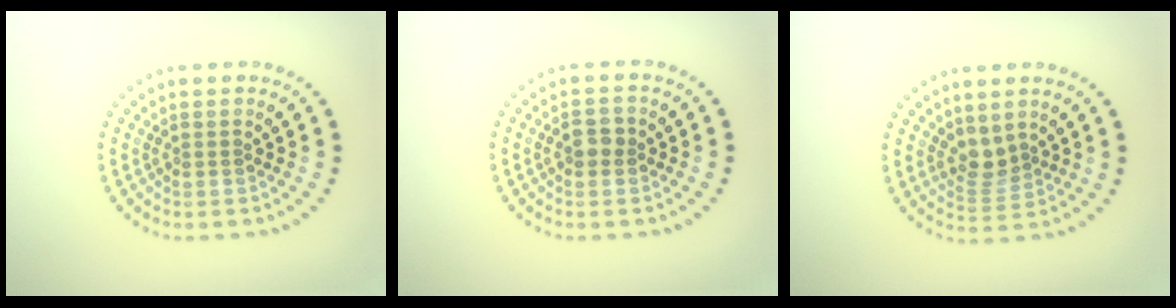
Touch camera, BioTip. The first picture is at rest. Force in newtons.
{"total": 1.8, "press": 1.8, "slide": 0.1}
{"total": 2.1, "press": 1.6, "slide": 1.3}